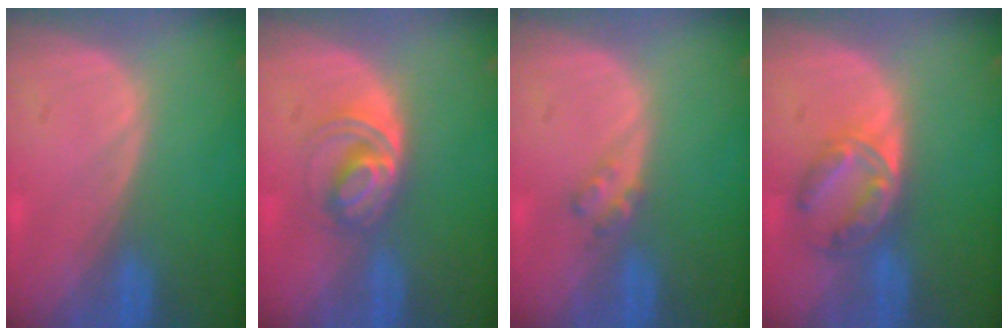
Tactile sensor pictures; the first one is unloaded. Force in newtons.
{"total": 5.0, "press": 4.9, "slide": 1.0}
{"total": 2.0, "press": 2.0, "slide": 0.2}
{"total": 6.4, "press": 5.8, "slide": 2.8}